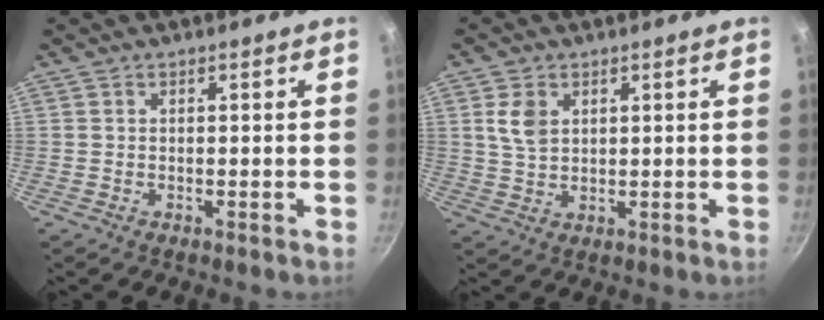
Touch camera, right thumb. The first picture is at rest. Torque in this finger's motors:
{"motor_torque": [0.00, 0.09, 0.07, -0.06, 0.10]}